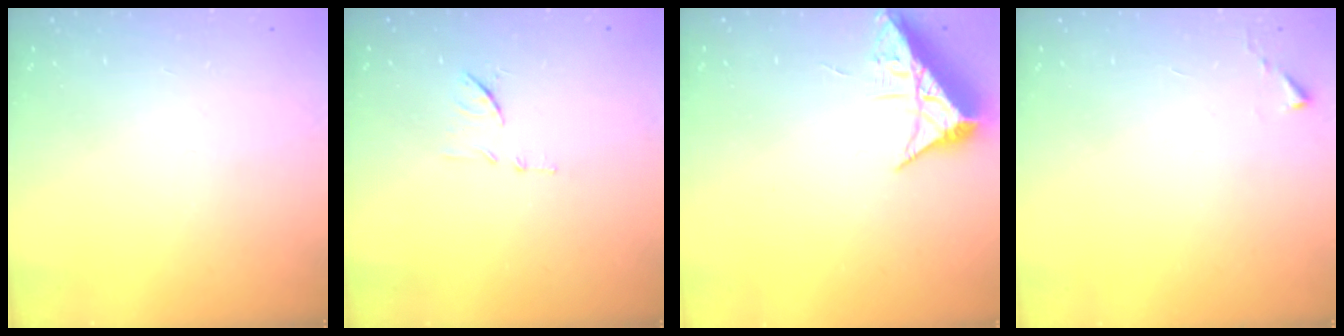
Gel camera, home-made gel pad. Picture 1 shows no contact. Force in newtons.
{"total": 8.2, "press": 8.2, "slide": 0.6}
{"total": 8.4, "press": 8.4, "slide": 0.5}
{"total": 2.7, "press": 2.7, "slide": 0.5}